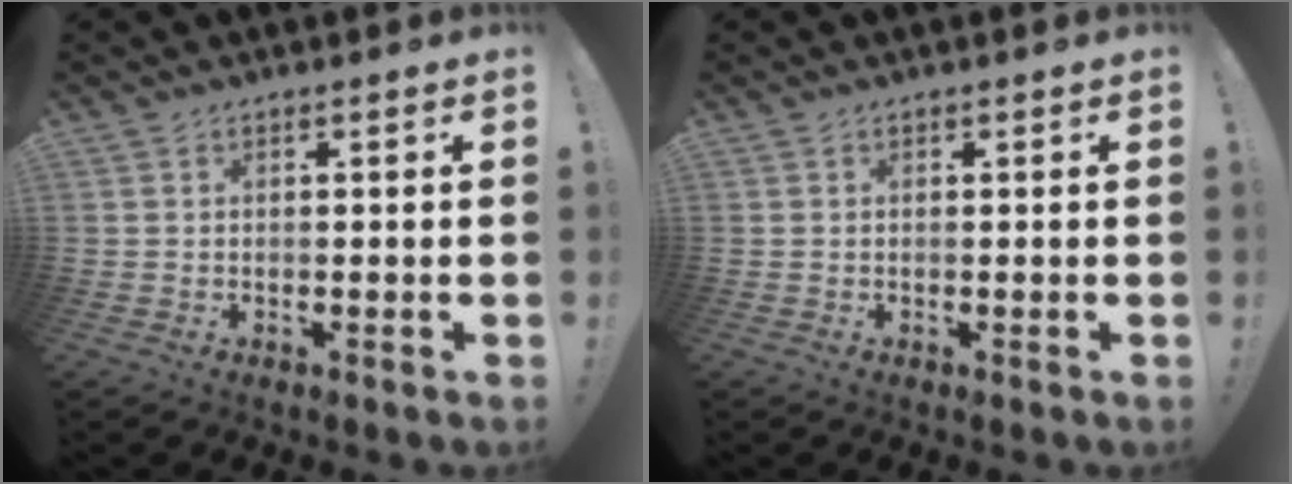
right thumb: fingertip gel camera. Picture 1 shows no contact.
{"total": 0.0}